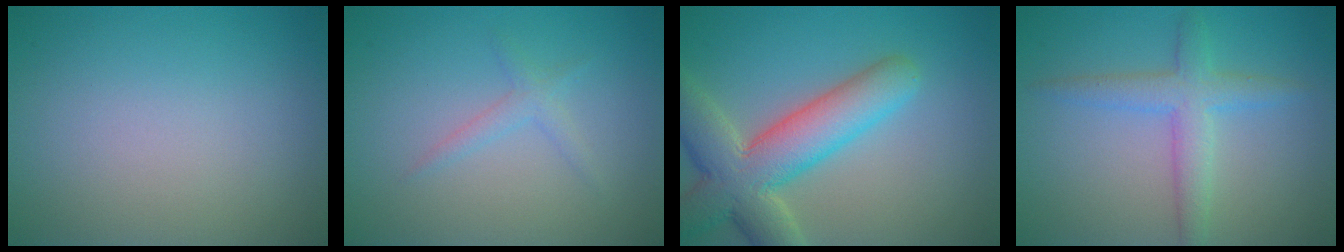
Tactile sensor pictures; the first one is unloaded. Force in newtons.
{"total": 1.3, "press": 1.3, "slide": 0.1}
{"total": 8.2, "press": 8.1, "slide": 0.7}
{"total": 3.4, "press": 3.4, "slide": 0.0}